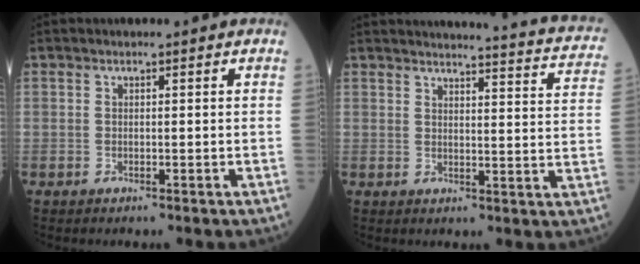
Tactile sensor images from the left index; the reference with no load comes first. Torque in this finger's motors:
{"motor_torque": [-0.05, -0.54, 0.01, 0.00]}